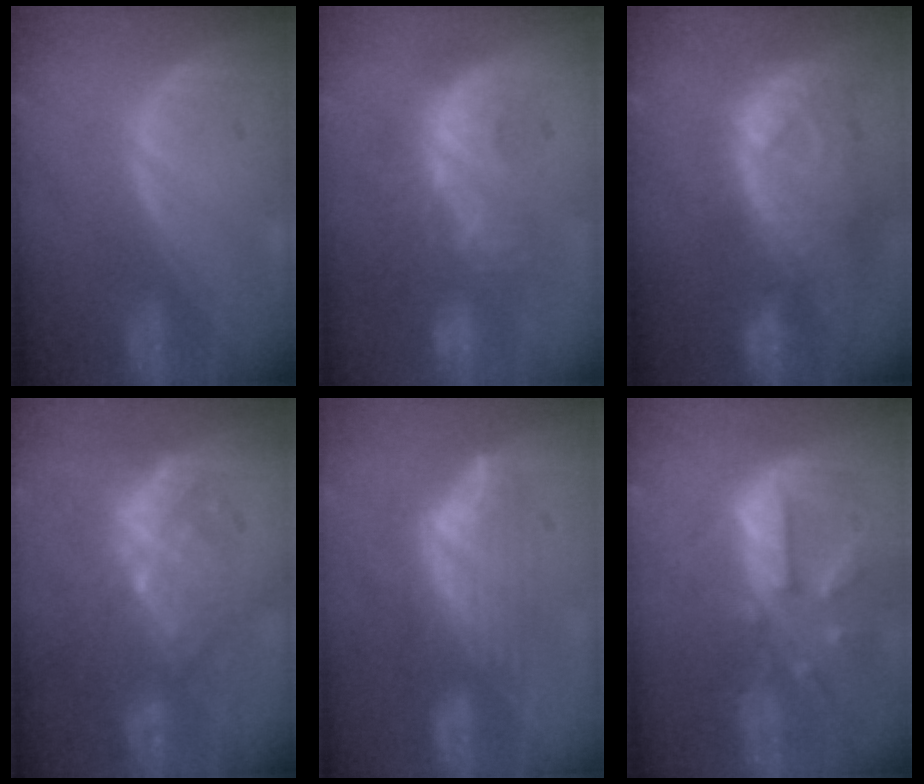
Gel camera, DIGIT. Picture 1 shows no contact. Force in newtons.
{"total": 9.0, "press": 8.6, "slide": 2.6}
{"total": 10.8, "press": 9.6, "slide": 5.0}
{"total": 9.5, "press": 8.6, "slide": 3.9}
{"total": 7.8, "press": 6.8, "slide": 3.7}
{"total": 10.1, "press": 9.2, "slide": 4.3}